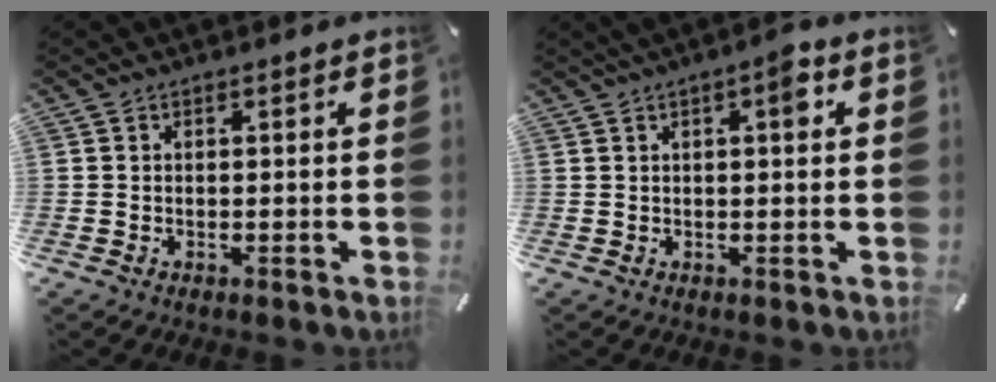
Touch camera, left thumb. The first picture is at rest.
{"total": 4.5, "force": [1.6, 1.5, 4.0], "torque": [-0.050, -0.002, 0.016]}